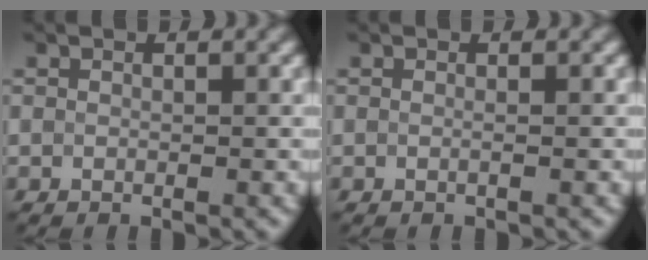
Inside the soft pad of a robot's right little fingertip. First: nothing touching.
{"total": 0.5, "force": [-0.1, 0.1, 0.5], "torque": [-0.008, -0.002, -0.003]}